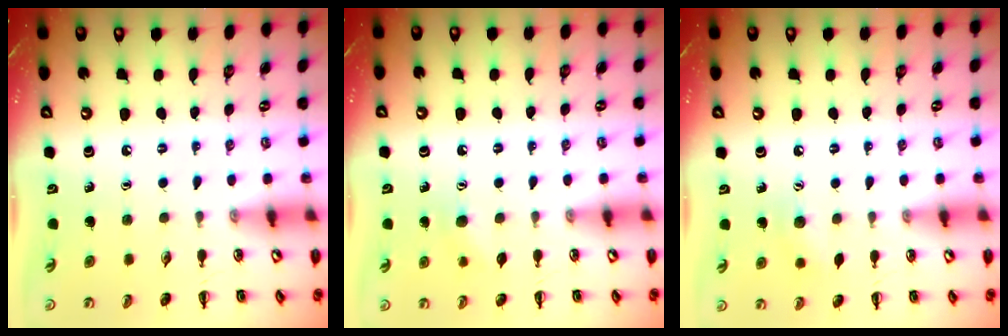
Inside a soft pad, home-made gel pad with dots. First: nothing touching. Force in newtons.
{"total": 5.4, "press": 5.2, "slide": 1.4}
{"total": 6.6, "press": 6.4, "slide": 1.6}